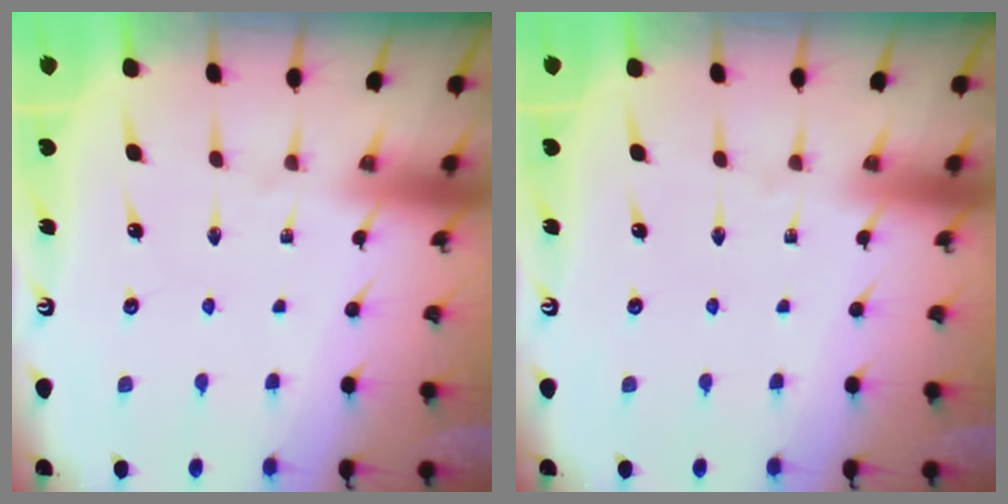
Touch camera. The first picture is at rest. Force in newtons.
{"total": 0.0}